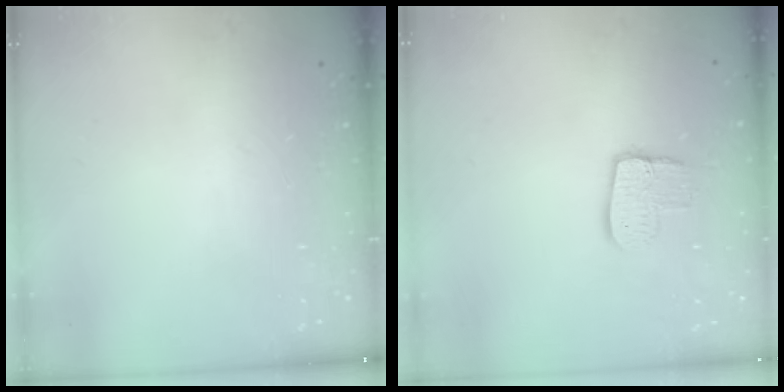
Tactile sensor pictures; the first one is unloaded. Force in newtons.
{"total": 8.9, "press": 8.8, "slide": 0.5}